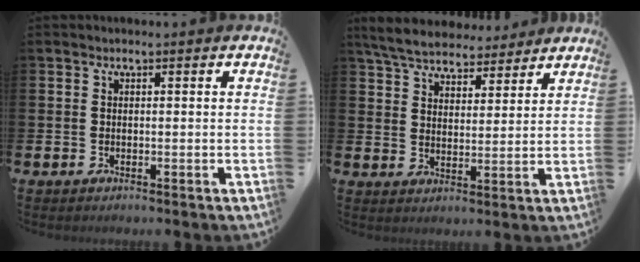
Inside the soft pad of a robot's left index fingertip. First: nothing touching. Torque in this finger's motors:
{"motor_torque": [1.04, -1.10, 0.23, 0.08]}